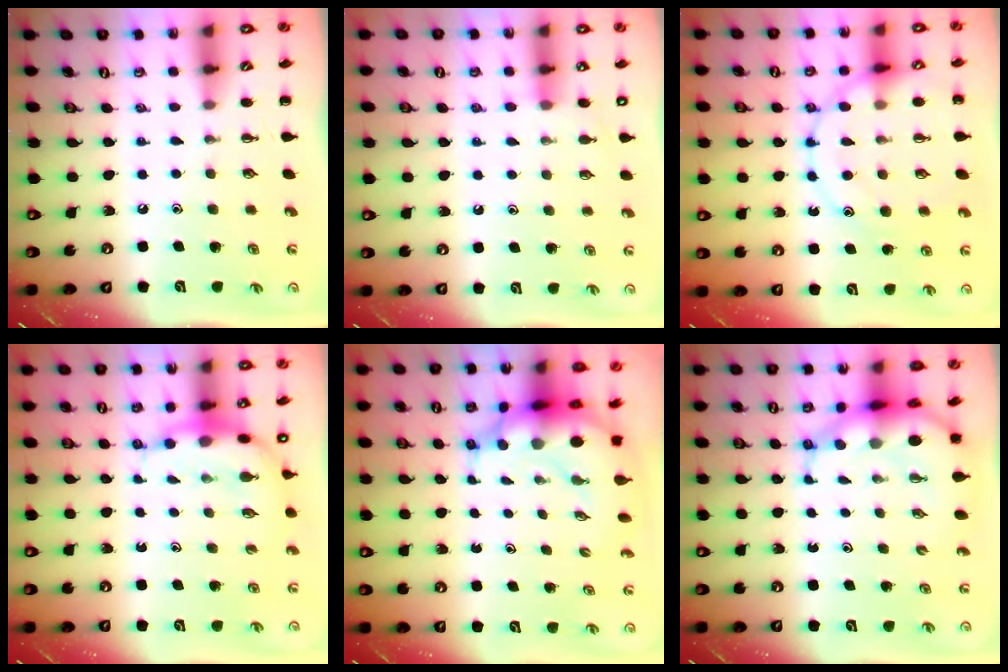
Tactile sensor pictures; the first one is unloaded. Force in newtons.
{"total": 6.8, "press": 6.6, "slide": 1.8}
{"total": 15.6, "press": 15.5, "slide": 1.2}
{"total": 6.9, "press": 6.7, "slide": 1.8}
{"total": 9.7, "press": 9.4, "slide": 2.3}
{"total": 7.2, "press": 6.8, "slide": 2.1}